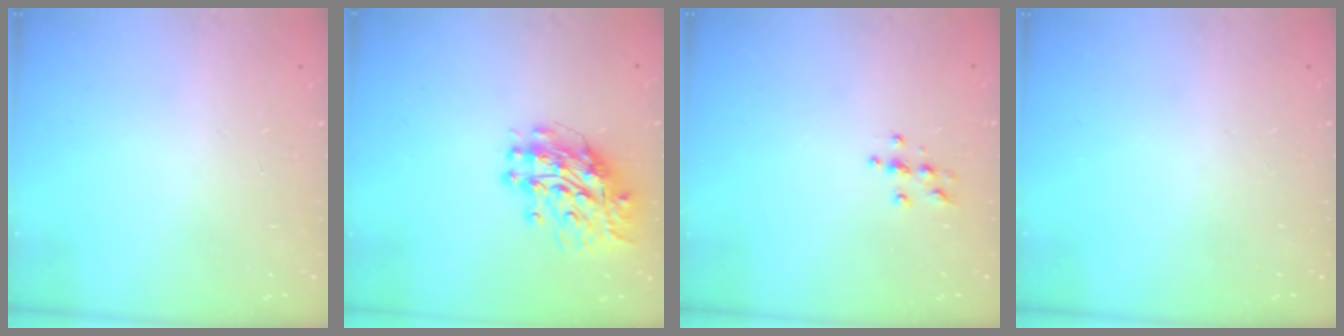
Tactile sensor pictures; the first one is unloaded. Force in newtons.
{"total": 11.7, "press": 11.6, "slide": 1.2}
{"total": 3.7, "press": 3.7, "slide": 0.4}
{"total": 0.0}